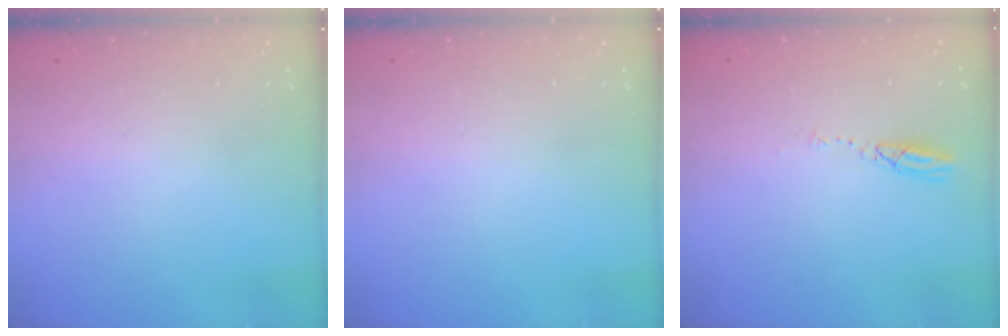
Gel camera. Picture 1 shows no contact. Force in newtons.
{"total": 0.0}
{"total": 3.7, "press": 3.7, "slide": 0.1}